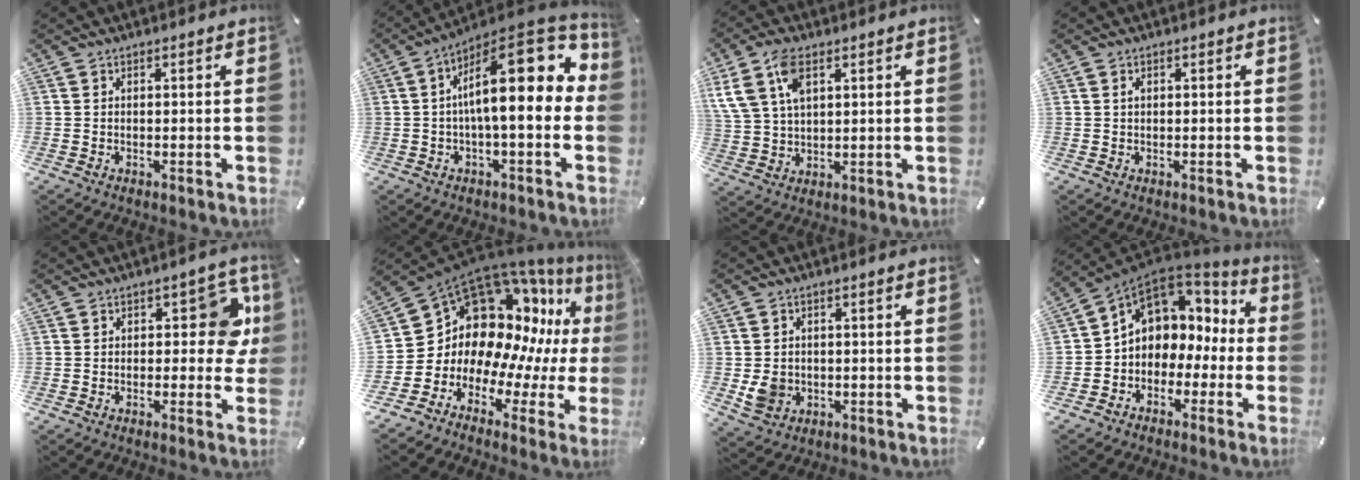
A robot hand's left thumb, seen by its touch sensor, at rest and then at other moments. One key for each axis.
{"total": 19.3, "fx": 3.5, "fy": 6.8, "fz": 17.8, "tx": -0.268, "ty": -0.029, "tz": 0.055}
{"total": 9.9, "fx": 4.6, "fy": 5.7, "fz": 6.7, "tx": -0.163, "ty": 0.000, "tz": 0.085}
{"total": 0.8, "fx": 0.2, "fy": 0.4, "fz": 0.7, "tx": -0.014, "ty": 0.002, "tz": 0.003}
{"total": 8.7, "fx": 1.7, "fy": 5.1, "fz": 6.9, "tx": -0.074, "ty": -0.001, "tz": 0.024}
{"total": 16.0, "fx": 6.8, "fy": 12.6, "fz": 7.2, "tx": -0.126, "ty": -0.096, "tz": 0.144}
{"total": 5.5, "fx": -0.4, "fy": 5.0, "fz": 2.4, "tx": -0.043, "ty": 0.001, "tz": -0.007}
{"total": 8.8, "fx": 2.2, "fy": 7.8, "fz": 3.5, "tx": -0.080, "ty": -0.008, "tz": 0.047}